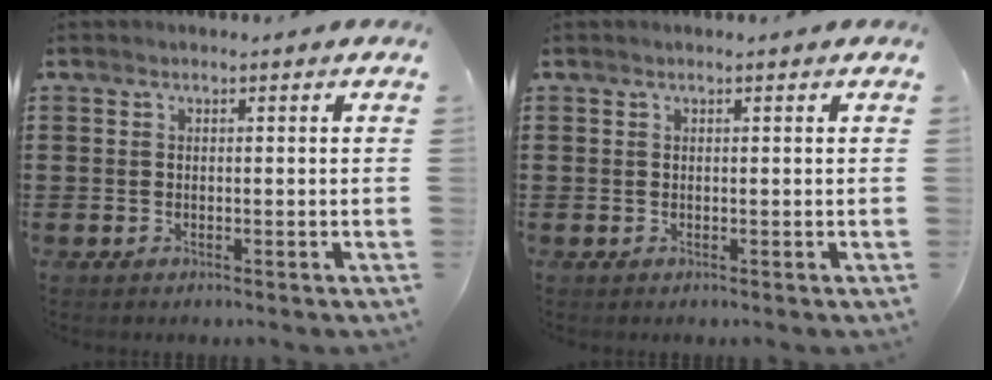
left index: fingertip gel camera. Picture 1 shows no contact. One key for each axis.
{"total": 0.0}